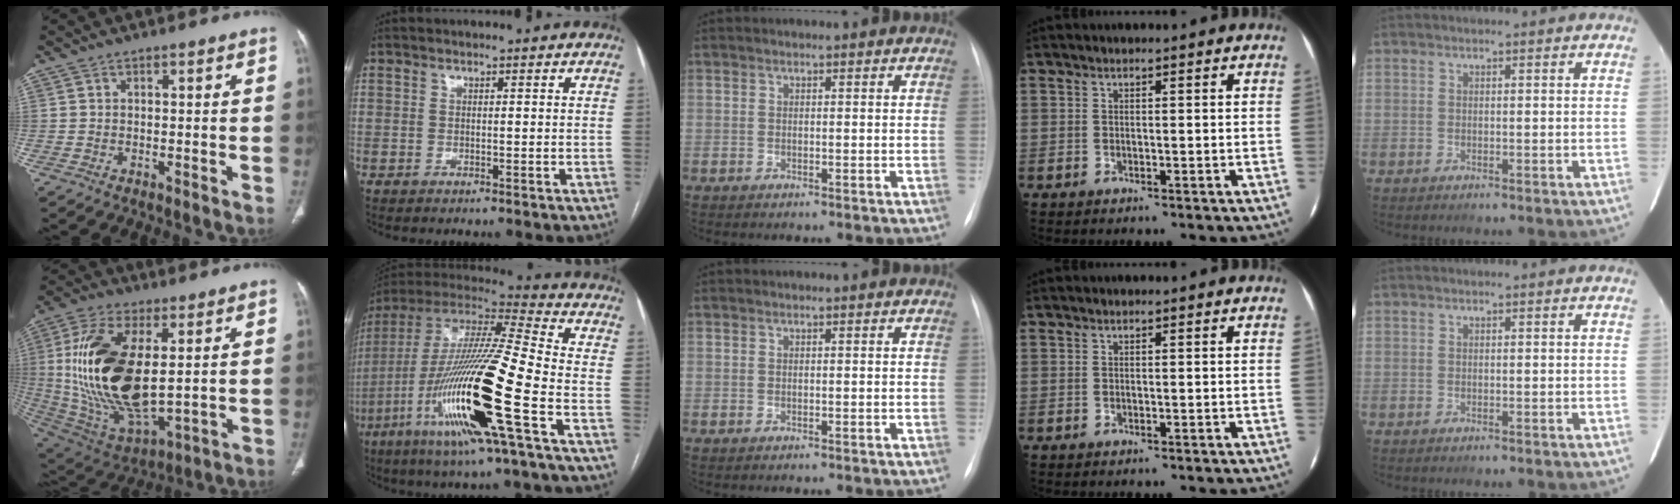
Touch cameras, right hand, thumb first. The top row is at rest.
{"thumb": {"total": 24.4, "force": [3.0, 11.5, 21.2], "torque": [-0.427, -0.022, 0.067]}, "index": {"total": 24.5, "force": [-8.2, 0.9, 23.1], "torque": [-0.466, -0.034, -0.158]}}